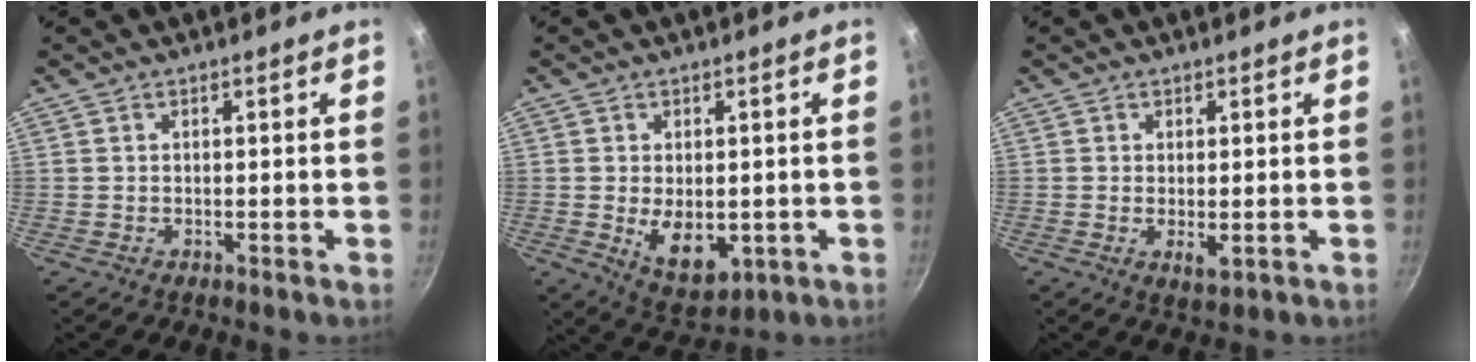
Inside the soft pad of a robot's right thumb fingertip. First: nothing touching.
{"total": 8.8, "force": [-1.1, 5.5, 6.7], "torque": [-0.089, -0.013, 0.003]}
{"total": 2.5, "force": [-0.3, 1.0, 2.3], "torque": [-0.042, -0.011, -0.002]}